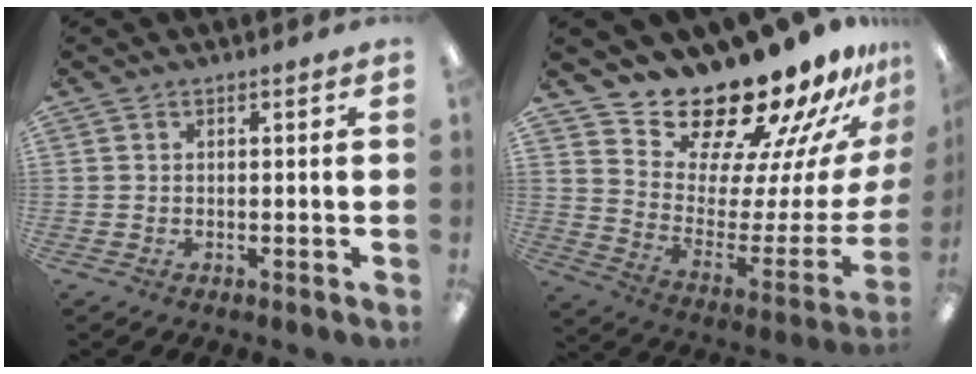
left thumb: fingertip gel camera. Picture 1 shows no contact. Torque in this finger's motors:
{"motor_torque": [0.62, 0.59, 0.30, -0.38, 0.14]}